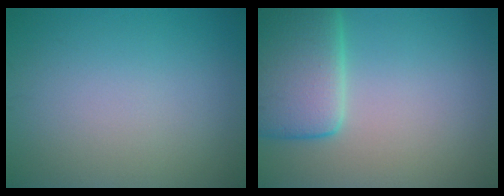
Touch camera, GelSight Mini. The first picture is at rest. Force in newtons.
{"total": 7.4, "press": 7.4, "slide": 0.5}